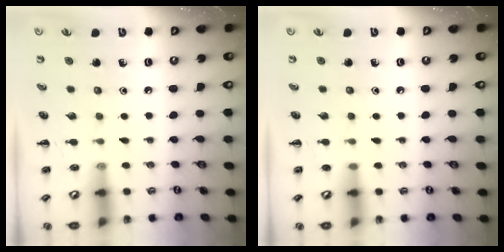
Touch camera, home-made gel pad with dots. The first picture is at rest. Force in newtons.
{"total": 0.5, "press": 0.5, "slide": 0.1}